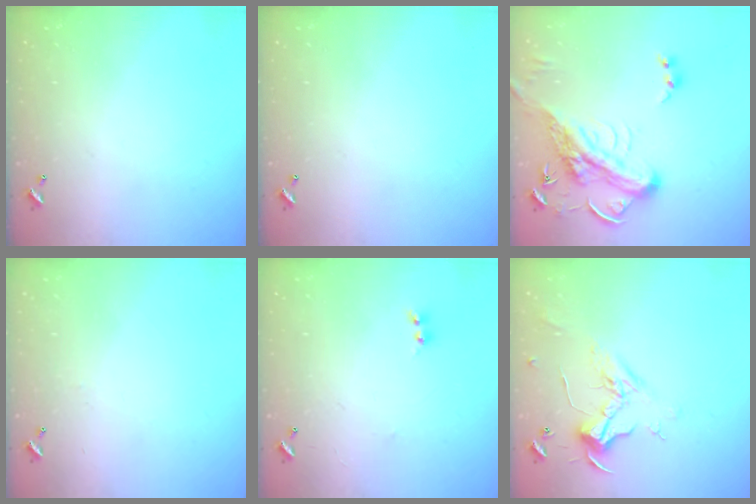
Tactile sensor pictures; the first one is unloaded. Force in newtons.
{"total": 0.0}
{"total": 6.4, "press": 6.2, "slide": 1.6}
{"total": 2.5, "press": 2.4, "slide": 0.6}
{"total": 1.5, "press": 1.4, "slide": 0.5}
{"total": 0.9, "press": 0.8, "slide": 0.4}